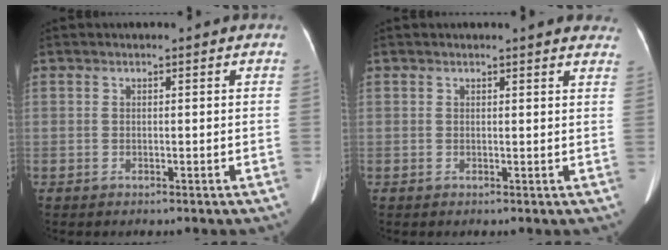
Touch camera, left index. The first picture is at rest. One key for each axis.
{"total": 7.7, "fx": 7.1, "fy": 1.4, "fz": 2.6, "tx": -0.014, "ty": -0.006, "tz": 0.054}